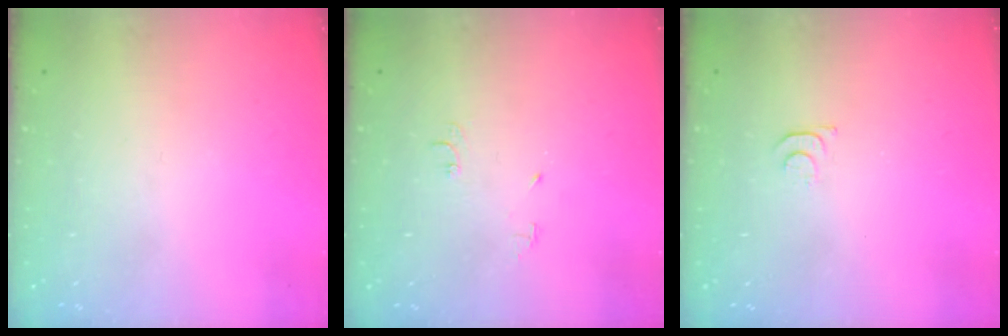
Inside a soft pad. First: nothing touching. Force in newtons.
{"total": 4.7, "press": 4.7, "slide": 0.7}
{"total": 4.3, "press": 4.2, "slide": 0.5}